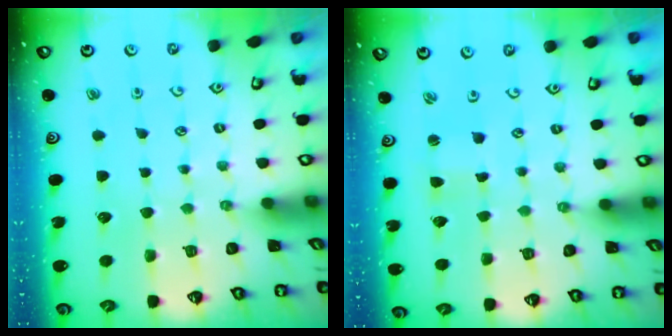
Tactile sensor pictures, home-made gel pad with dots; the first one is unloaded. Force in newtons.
{"total": 1.8, "press": 1.7, "slide": 0.4}